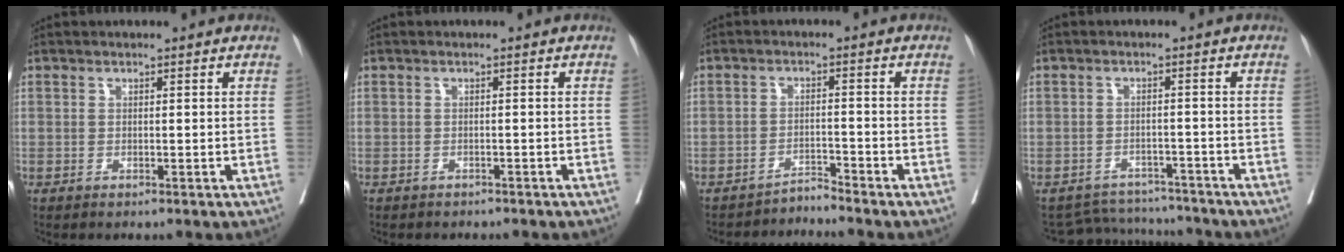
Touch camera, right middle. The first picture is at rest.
{"total": 3.1, "force": [-2.6, 1.3, 1.0], "torque": [-0.019, -0.003, -0.027]}
{"total": 2.7, "force": [-2.4, -0.8, -0.8], "torque": [0.020, -0.007, -0.037]}
{"total": 6.6, "force": [-6.4, 1.4, -0.9], "torque": [0.014, 0.016, -0.091]}